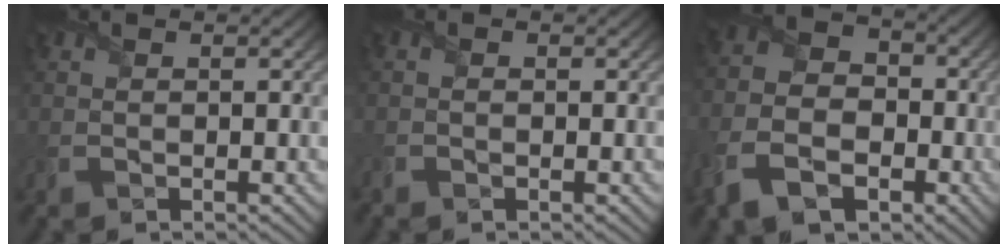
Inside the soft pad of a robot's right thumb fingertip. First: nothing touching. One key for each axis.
{"total": 0.8, "fx": -0.5, "fy": 0.5, "fz": 0.4, "tx": -0.007, "ty": -0.004, "tz": -0.007}
{"total": 11.0, "fx": -5.3, "fy": 7.7, "fz": 5.9, "tx": -0.138, "ty": -0.035, "tz": -0.109}